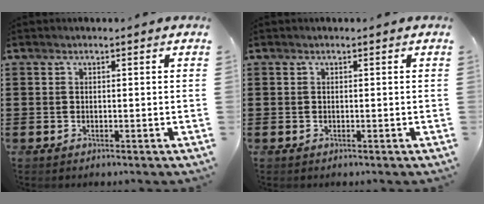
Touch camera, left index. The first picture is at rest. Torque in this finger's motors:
{"motor_torque": [-0.01, 0.00, 0.00, 0.00]}